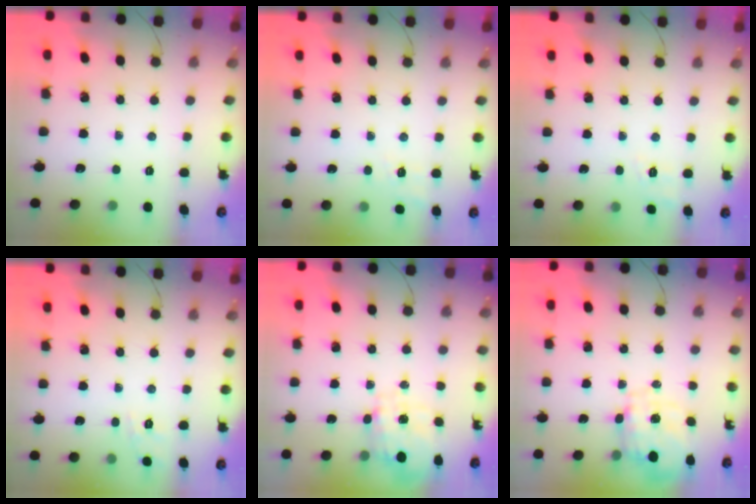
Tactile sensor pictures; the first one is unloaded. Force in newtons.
{"total": 9.1, "press": 8.9, "slide": 1.9}
{"total": 7.5, "press": 7.2, "slide": 2.2}
{"total": 9.0, "press": 8.9, "slide": 1.6}
{"total": 3.5, "press": 3.3, "slide": 1.0}
{"total": 11.0, "press": 10.9, "slide": 1.4}